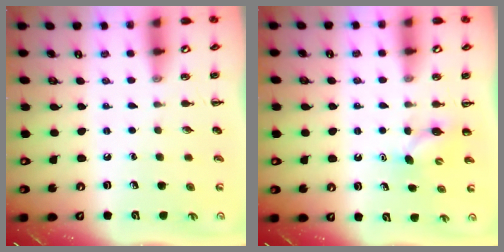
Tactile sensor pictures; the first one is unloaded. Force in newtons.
{"total": 3.7, "press": 3.6, "slide": 0.9}